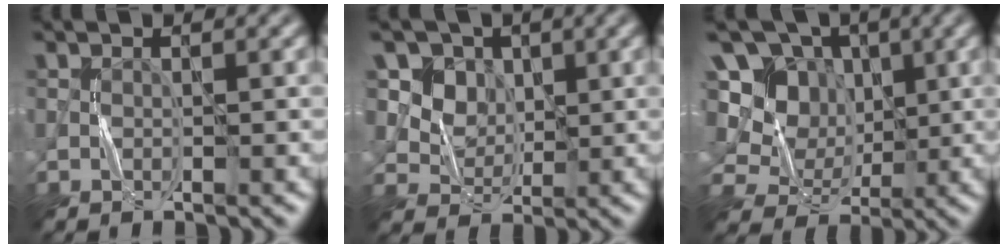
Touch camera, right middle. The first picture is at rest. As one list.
[{"total": 8.0, "force": [3.7, 6.3, 3.3], "torque": [-0.077, 0.002, 0.068]}, {"total": 9.7, "force": [1.6, 8.6, 4.2], "torque": [-0.108, 0.040, 0.001]}]